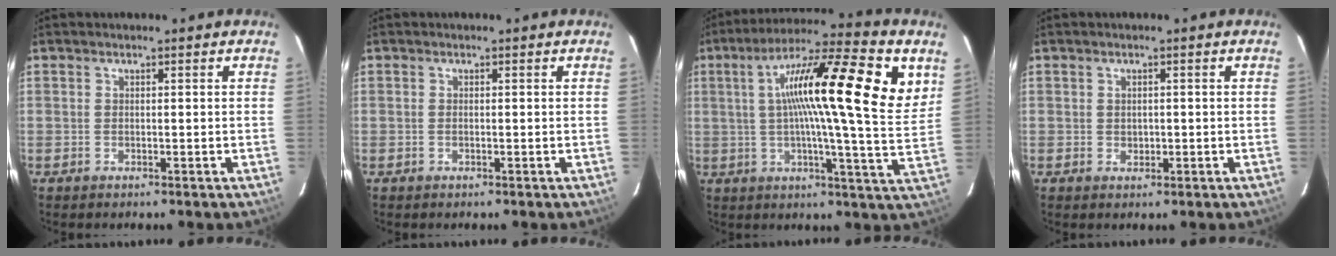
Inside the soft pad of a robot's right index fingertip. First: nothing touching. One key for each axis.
{"total": 0.0}
{"total": 22.5, "fx": 8.5, "fy": 3.1, "fz": 20.7, "tx": -0.328, "ty": 0.035, "tz": 0.110}
{"total": 1.4, "fx": -0.1, "fy": 1.3, "fz": 0.5, "tx": -0.005, "ty": 0.001, "tz": 0.000}